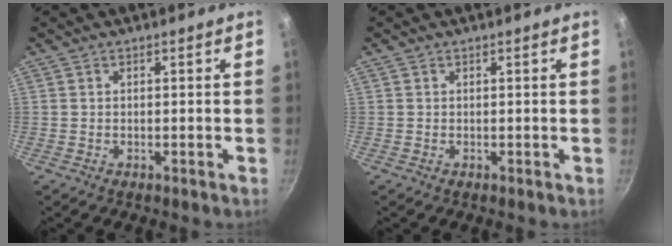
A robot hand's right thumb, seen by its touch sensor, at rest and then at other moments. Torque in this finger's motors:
{"motor_torque": [-0.16, 0.39, -0.18, 0.32, 0.00]}